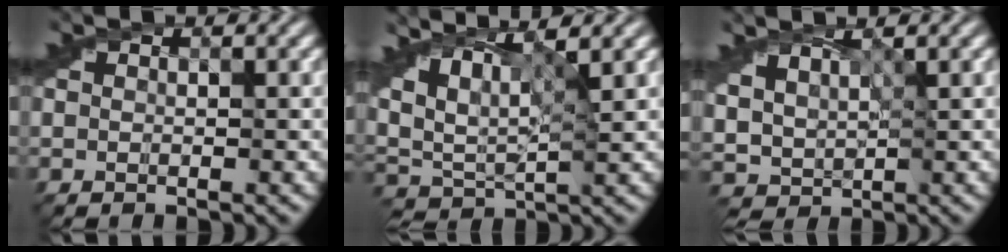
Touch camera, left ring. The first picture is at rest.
{"total": 7.0, "force": [4.6, 2.3, 4.7], "torque": [-0.104, 0.013, 0.076]}
{"total": 3.2, "force": [2.2, 1.4, 1.8], "torque": [-0.049, 0.006, 0.047]}